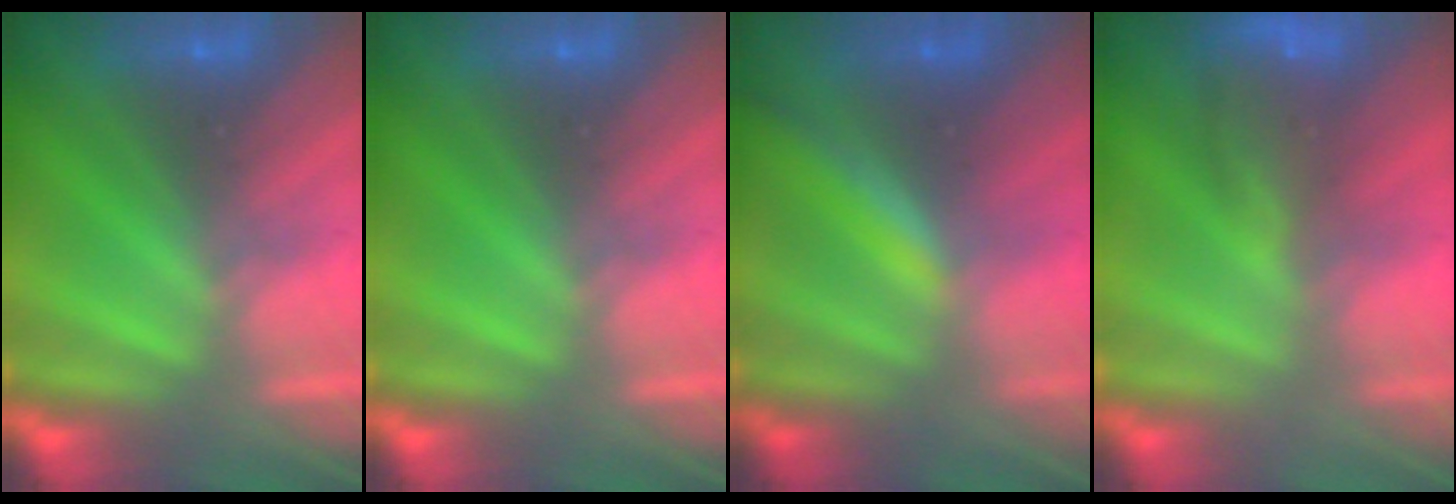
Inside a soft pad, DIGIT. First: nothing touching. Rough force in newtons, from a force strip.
{"total": 0.0}
{"total": 1.3}
{"total": 8.1}